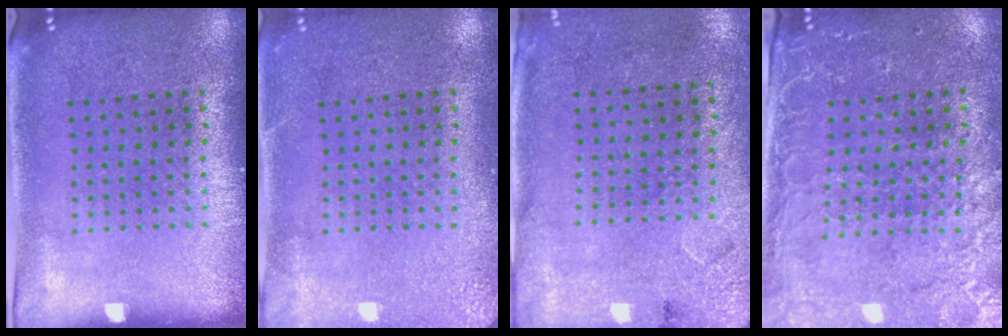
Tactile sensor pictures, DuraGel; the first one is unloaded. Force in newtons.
{"total": 2.5, "press": 2.4, "slide": 0.3}
{"total": 2.7, "press": 2.2, "slide": 1.5}
{"total": 3.0, "press": 2.8, "slide": 1.2}